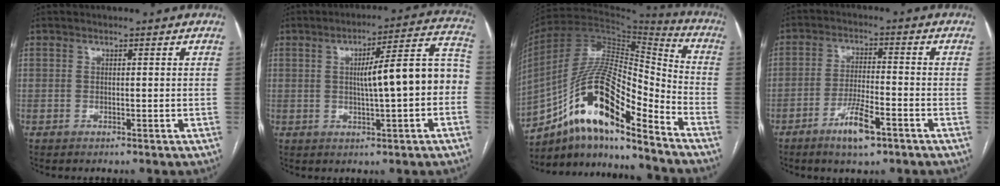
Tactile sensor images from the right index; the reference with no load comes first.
{"total": 12.0, "force": [-0.7, 1.5, 11.9], "torque": [-0.158, 0.039, -0.007]}
{"total": 17.9, "force": [-11.3, 4.1, 13.2], "torque": [-0.247, 0.027, -0.195]}
{"total": 6.9, "force": [-4.1, 1.3, 5.4], "torque": [-0.105, -0.005, -0.069]}